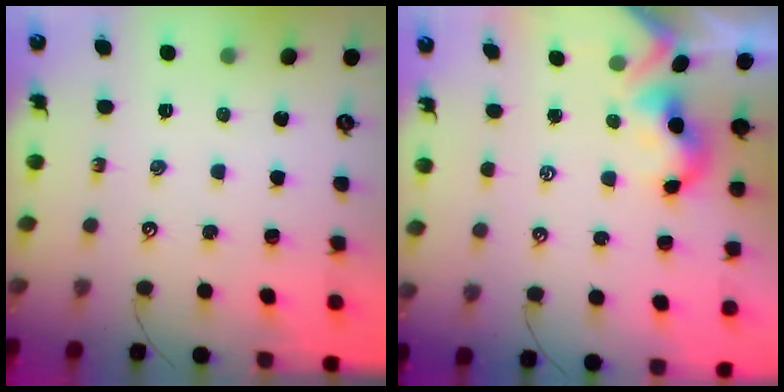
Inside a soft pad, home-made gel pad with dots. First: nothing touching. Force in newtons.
{"total": 2.0, "press": 1.9, "slide": 0.8}